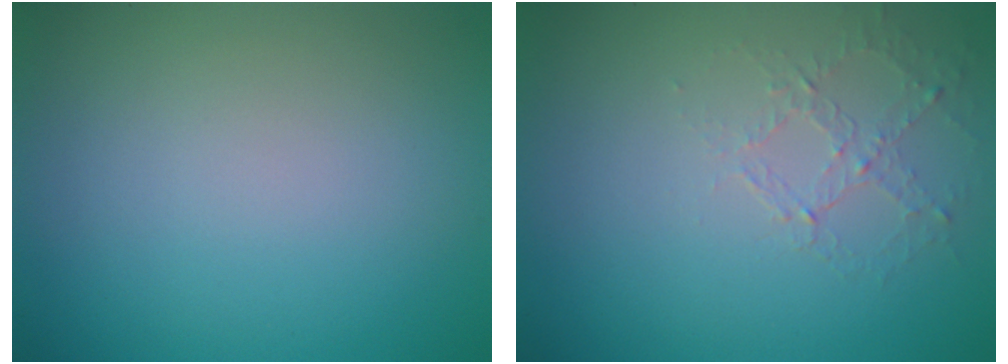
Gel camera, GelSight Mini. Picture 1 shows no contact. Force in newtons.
{"total": 1.1, "press": 0.5, "slide": 1.0}